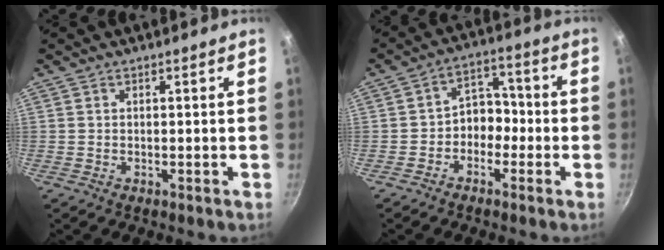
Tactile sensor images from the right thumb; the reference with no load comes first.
{"total": 6.2, "force": [-2.1, 4.9, 3.3], "torque": [0.001, 0.039, -0.044]}